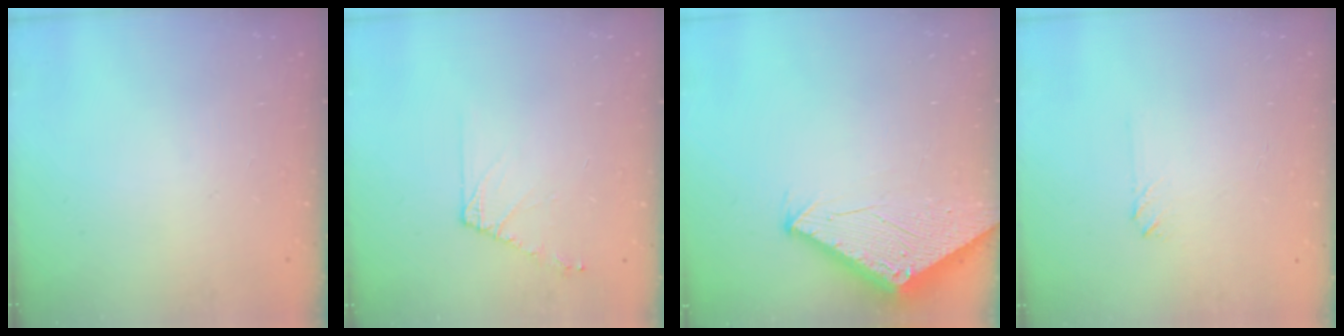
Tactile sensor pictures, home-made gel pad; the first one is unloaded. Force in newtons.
{"total": 6.5, "press": 6.4, "slide": 1.1}
{"total": 2.8, "press": 2.8, "slide": 0.1}
{"total": 2.0, "press": 2.0, "slide": 0.3}